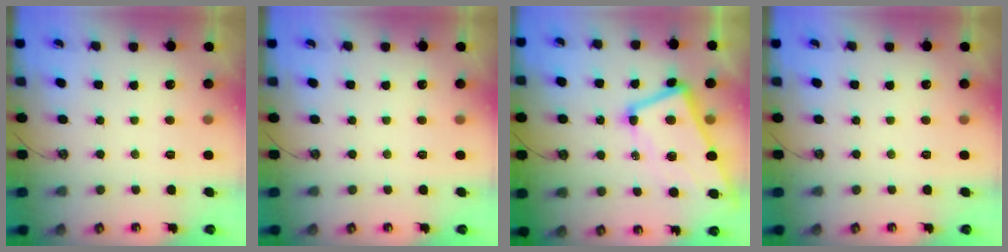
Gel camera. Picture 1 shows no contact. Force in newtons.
{"total": 0.0}
{"total": 6.1, "press": 6.0, "slide": 1.2}
{"total": 0.0}